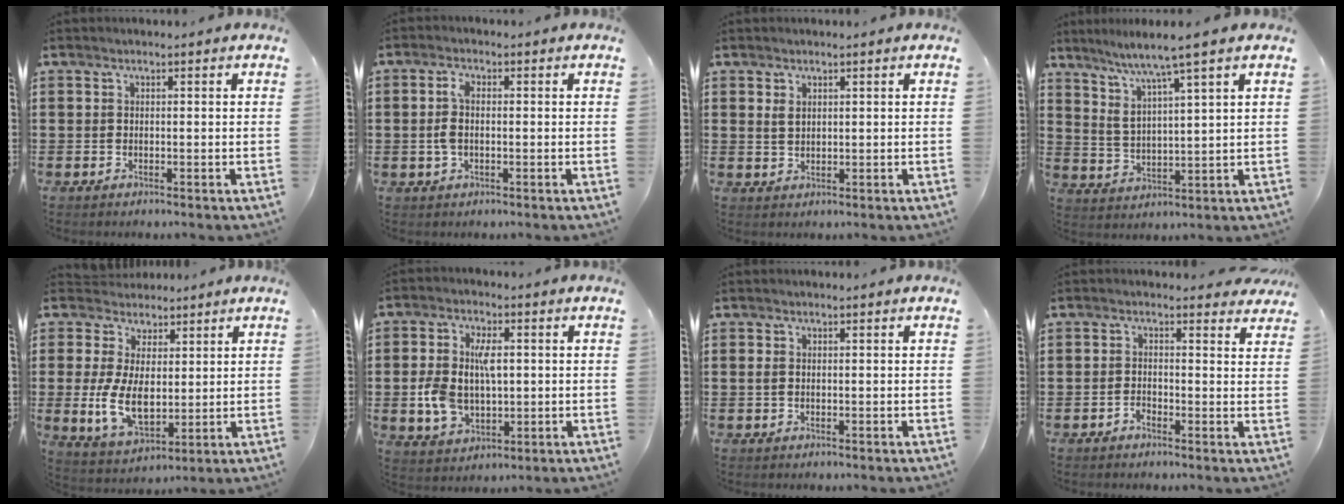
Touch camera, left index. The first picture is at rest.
{"total": 3.4, "force": [-0.1, 1.6, 3.0], "torque": [-0.075, -0.001, -0.007]}
{"total": 1.6, "force": [0.8, 0.9, 1.1], "torque": [-0.024, 0.003, 0.016]}
{"total": 5.4, "force": [4.2, -0.6, 3.3], "torque": [-0.079, -0.028, 0.067]}
{"total": 9.7, "force": [0.9, 6.8, 6.9], "torque": [-0.168, 0.002, 0.015]}
{"total": 8.4, "force": [0.4, 5.1, 6.6], "torque": [-0.142, 0.008, 0.003]}
{"total": 0.7, "force": [-0.1, 0.4, 0.6], "torque": [-0.020, -0.001, -0.004]}
{"total": 1.3, "force": [-0.2, 1.1, 0.7], "torque": [-0.010, 0.002, -0.010]}